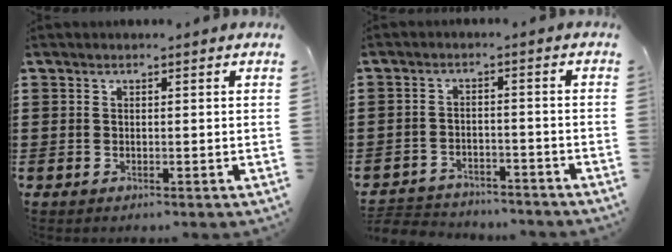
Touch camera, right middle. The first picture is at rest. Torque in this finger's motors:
{"motor_torque": [0.48, -0.42, 0.11, 0.03]}